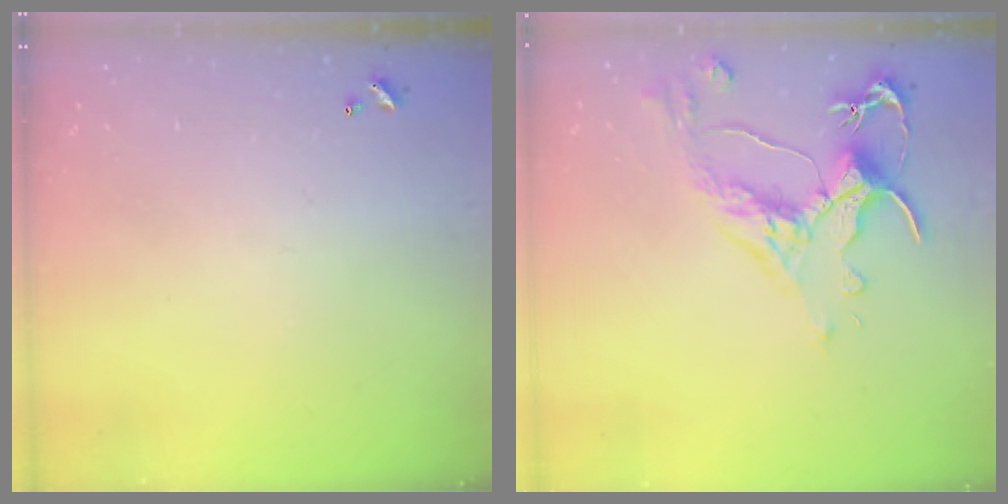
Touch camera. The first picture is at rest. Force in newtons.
{"total": 3.1, "press": 2.7, "slide": 1.4}